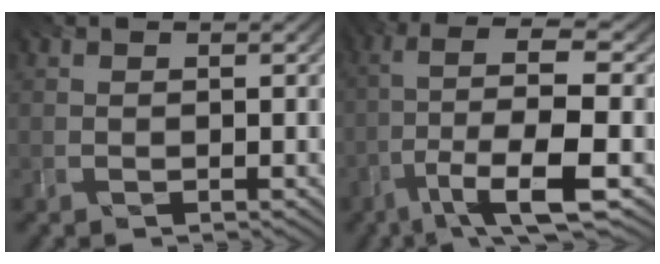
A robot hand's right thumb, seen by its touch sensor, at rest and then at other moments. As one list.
[{"total": 9.5, "force": [-3.8, 1.4, 8.6], "torque": [-0.149, 0.018, -0.078]}]